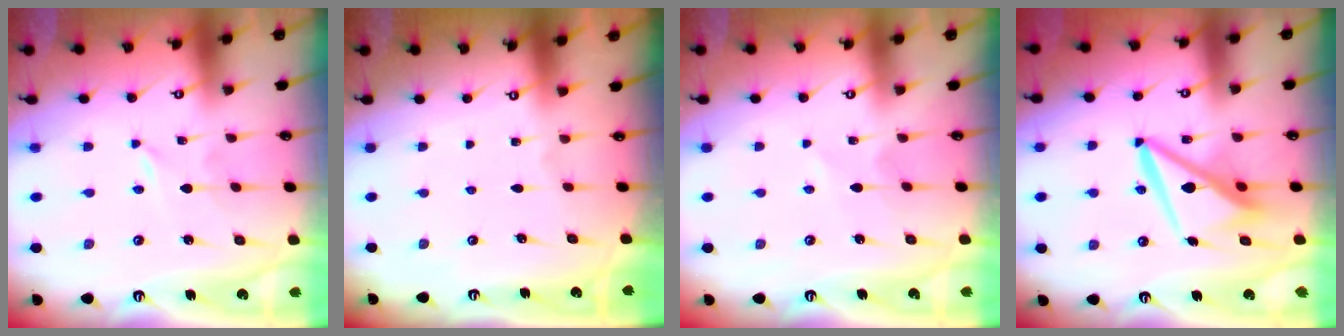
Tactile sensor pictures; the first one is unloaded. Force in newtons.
{"total": 0.0}
{"total": 0.6, "press": 0.6, "slide": 0.2}
{"total": 10.7, "press": 10.6, "slide": 1.3}